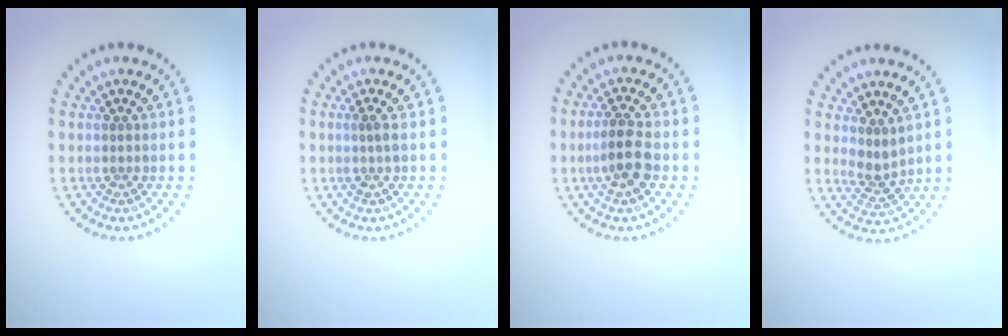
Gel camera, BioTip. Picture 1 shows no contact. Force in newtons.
{"total": 1.1, "press": 0.9, "slide": 0.6}
{"total": 3.4, "press": 3.3, "slide": 1.0}
{"total": 2.0, "press": 1.5, "slide": 1.4}